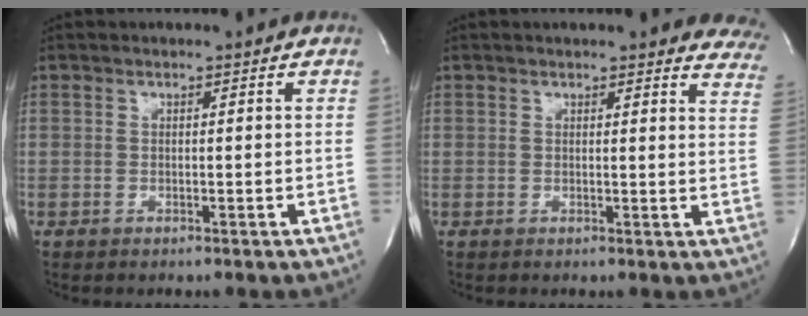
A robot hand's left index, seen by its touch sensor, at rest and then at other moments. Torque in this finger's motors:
{"motor_torque": [1.03, -1.11, 0.33, 0.08]}